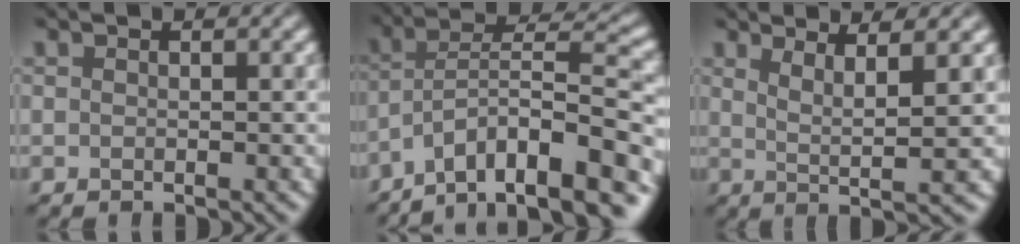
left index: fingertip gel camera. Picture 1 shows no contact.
{"total": 10.9, "force": [-7.2, 2.9, 7.6], "torque": [-0.115, 0.019, -0.116]}
{"total": 3.5, "force": [1.4, 0.2, 3.2], "torque": [-0.063, 0.001, 0.043]}